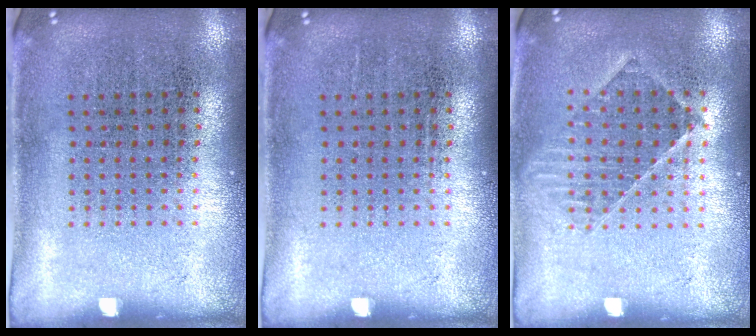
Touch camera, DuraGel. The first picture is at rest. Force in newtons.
{"total": 0.0}
{"total": 1.2, "press": 1.1, "slide": 0.5}